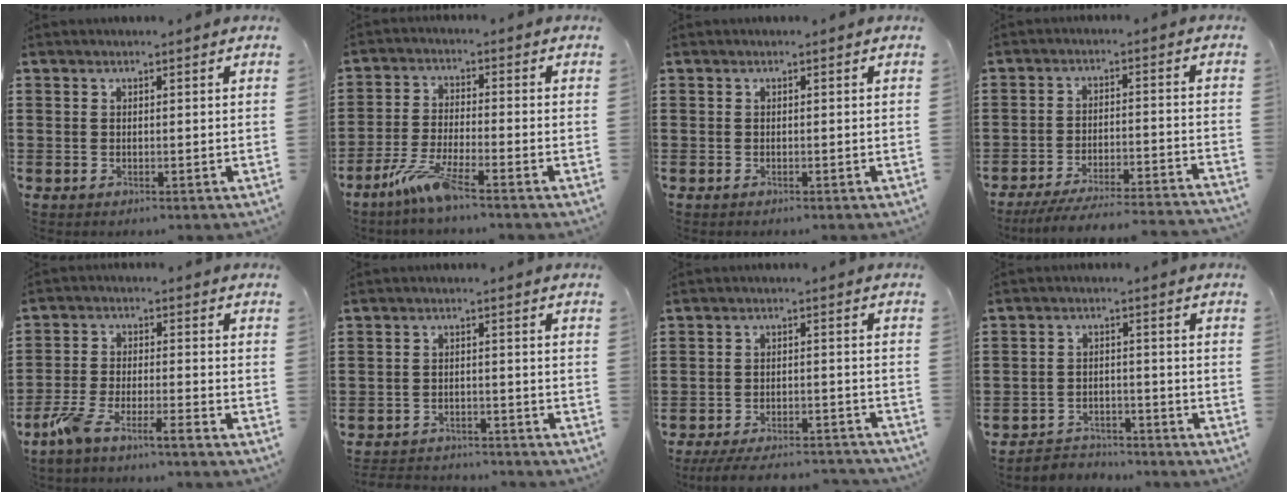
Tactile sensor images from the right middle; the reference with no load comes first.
{"total": 6.5, "force": [-4.5, 0.3, 4.6], "torque": [-0.106, -0.017, -0.088]}
{"total": 0.6, "force": [0.3, -0.5, 0.0], "torque": [0.005, -0.003, 0.007]}
{"total": 5.1, "force": [-4.7, -0.6, 1.9], "torque": [-0.039, -0.015, -0.091]}
{"total": 5.4, "force": [-4.5, 0.2, 3.0], "torque": [-0.085, -0.016, -0.093]}
{"total": 2.2, "force": [-2.2, -0.1, -0.3], "torque": [0.002, -0.002, -0.049]}
{"total": 4.6, "force": [-4.2, -0.2, 1.7], "torque": [-0.026, -0.005, -0.080]}
{"total": 2.9, "force": [-2.8, 0.4, -0.5], "torque": [0.005, 0.002, -0.062]}